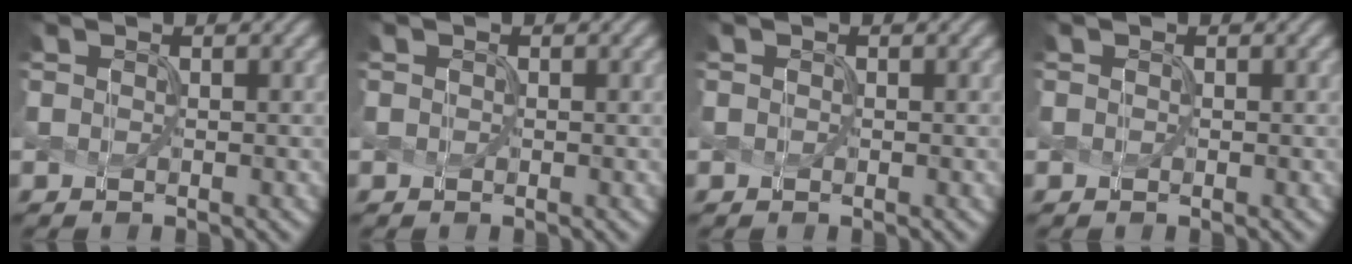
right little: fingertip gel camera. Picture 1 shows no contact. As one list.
[{"total": 0.0}, {"total": 0.0}, {"total": 0.0}]